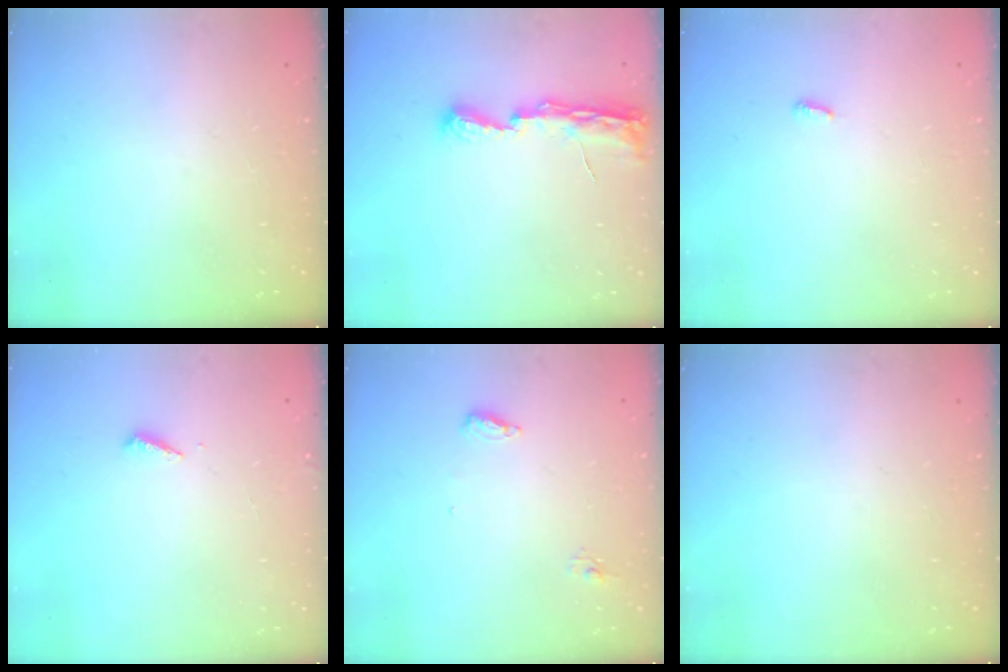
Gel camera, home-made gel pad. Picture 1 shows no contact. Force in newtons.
{"total": 7.6, "press": 7.5, "slide": 0.6}
{"total": 2.9, "press": 2.9, "slide": 0.2}
{"total": 2.0, "press": 2.0, "slide": 0.2}
{"total": 6.5, "press": 6.4, "slide": 1.1}
{"total": 0.0}